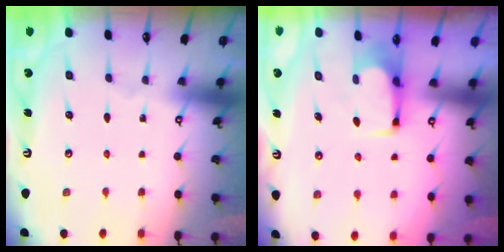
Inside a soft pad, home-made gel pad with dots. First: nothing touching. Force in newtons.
{"total": 2.1, "press": 2.1, "slide": 0.2}